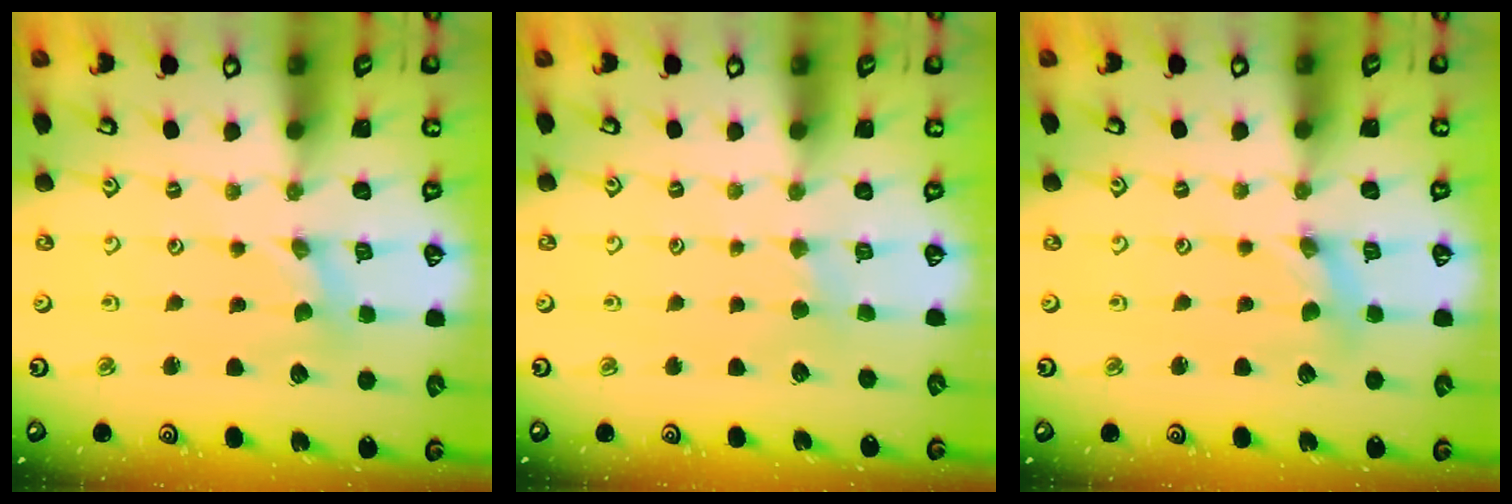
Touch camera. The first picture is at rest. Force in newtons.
{"total": 2.0, "press": 1.9, "slide": 0.4}
{"total": 1.5, "press": 1.4, "slide": 0.3}